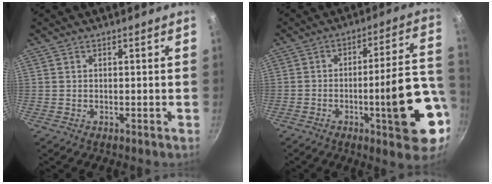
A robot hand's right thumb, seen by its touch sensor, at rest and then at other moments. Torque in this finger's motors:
{"motor_torque": [2.67, 2.20, 1.98, -0.79, 0.40]}